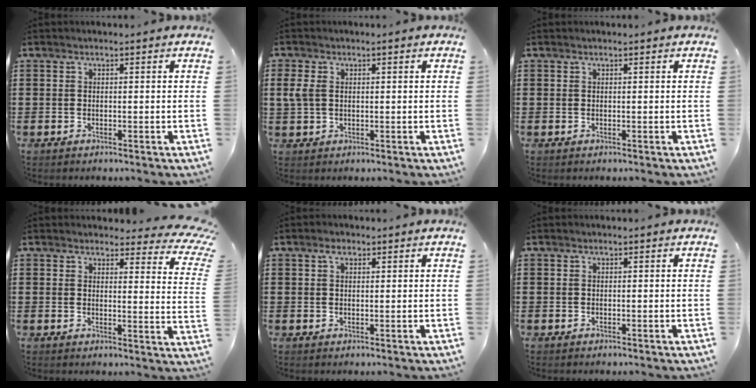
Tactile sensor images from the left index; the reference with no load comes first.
{"total": 2.8, "force": [0.4, 1.6, 2.3], "torque": [-0.072, -0.002, 0.000]}
{"total": 0.0}
{"total": 3.9, "force": [3.5, 0.8, 1.6], "torque": [-0.033, -0.019, 0.059]}
{"total": 1.6, "force": [0.9, 0.8, 1.1], "torque": [-0.024, 0.005, 0.015]}
{"total": 0.0}